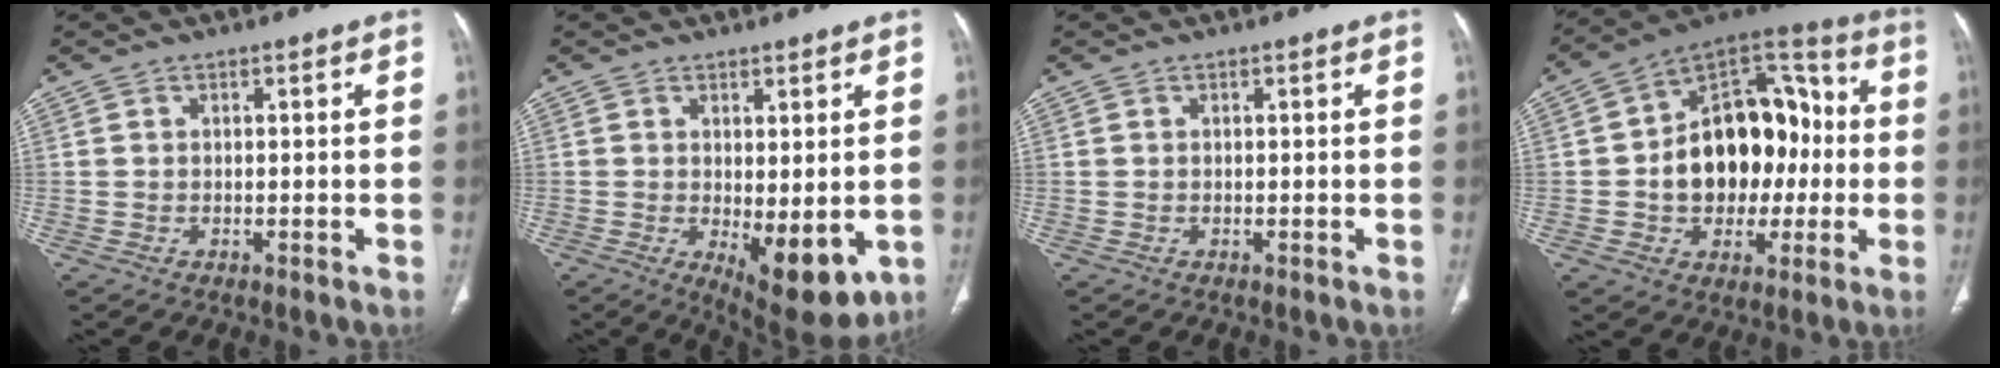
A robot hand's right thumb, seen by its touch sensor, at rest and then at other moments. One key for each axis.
{"total": 10.3, "fx": -2.0, "fy": 4.2, "fz": 9.2, "tx": -0.116, "ty": -0.024, "tz": -0.012}
{"total": 0.0}
{"total": 21.6, "fx": -0.9, "fy": 14.7, "fz": 15.8, "tx": -0.192, "ty": 0.043, "tz": -0.009}